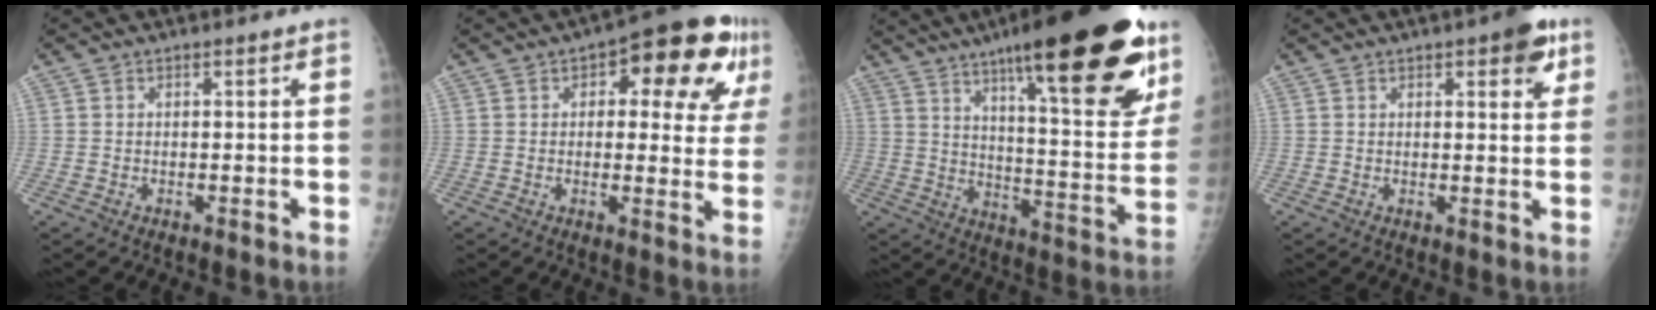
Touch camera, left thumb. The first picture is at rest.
{"total": 16.0, "force": [6.1, 7.1, 13.0], "torque": [-0.121, 0.007, 0.069]}
{"total": 30.2, "force": [18.2, 7.1, 23.1], "torque": [-0.295, -0.058, 0.270]}
{"total": 5.7, "force": [2.9, 2.0, 4.4], "torque": [-0.037, -0.009, 0.030]}